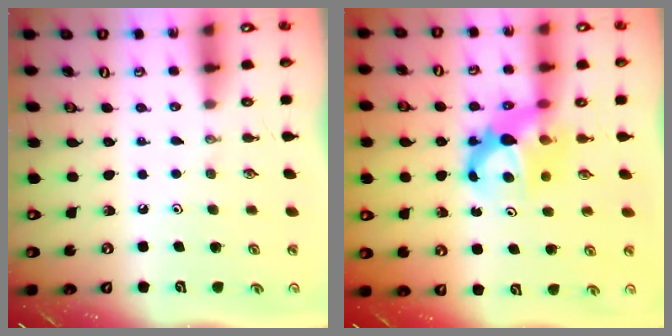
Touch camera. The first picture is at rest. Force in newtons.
{"total": 7.1, "press": 7.1, "slide": 0.5}